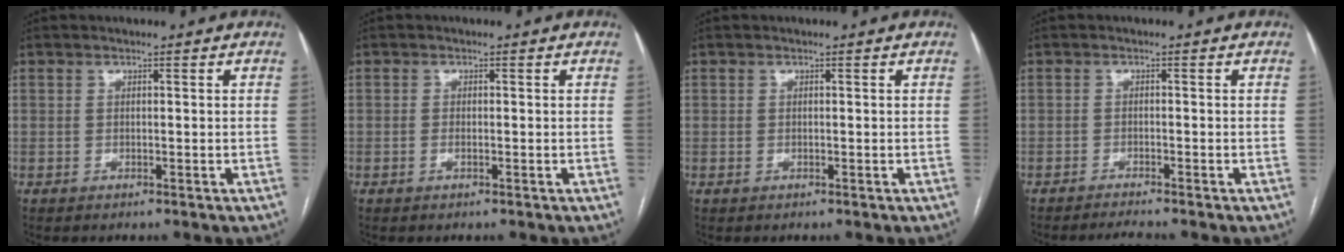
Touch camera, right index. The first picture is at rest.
{"total": 1.0, "force": [-0.3, 0.4, 0.9], "torque": [-0.018, 0.000, -0.005]}
{"total": 0.0}
{"total": 1.8, "force": [-1.7, -0.6, 0.2], "torque": [-0.011, -0.011, -0.029]}